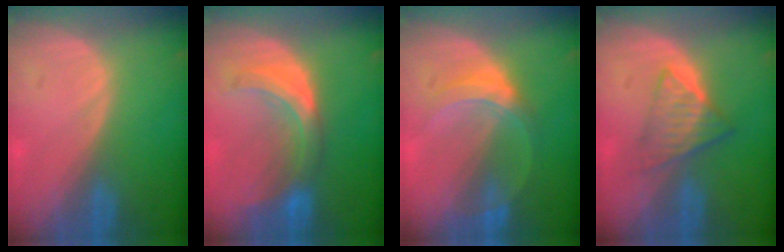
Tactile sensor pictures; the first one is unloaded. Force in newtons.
{"total": 7.0, "press": 6.8, "slide": 1.6}
{"total": 5.3, "press": 5.0, "slide": 1.8}
{"total": 5.9, "press": 5.1, "slide": 3.0}